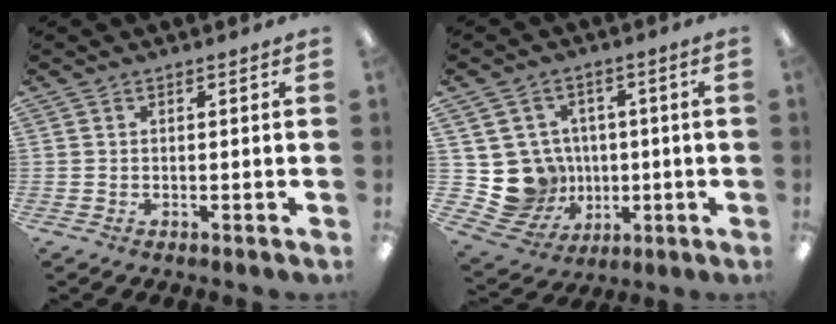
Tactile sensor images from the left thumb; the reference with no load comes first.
{"total": 11.2, "force": [-0.6, 10.8, 2.6], "torque": [-0.083, 0.001, 0.004]}